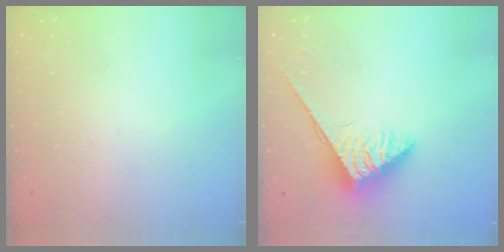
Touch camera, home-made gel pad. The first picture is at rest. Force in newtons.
{"total": 4.0, "press": 4.0, "slide": 0.5}